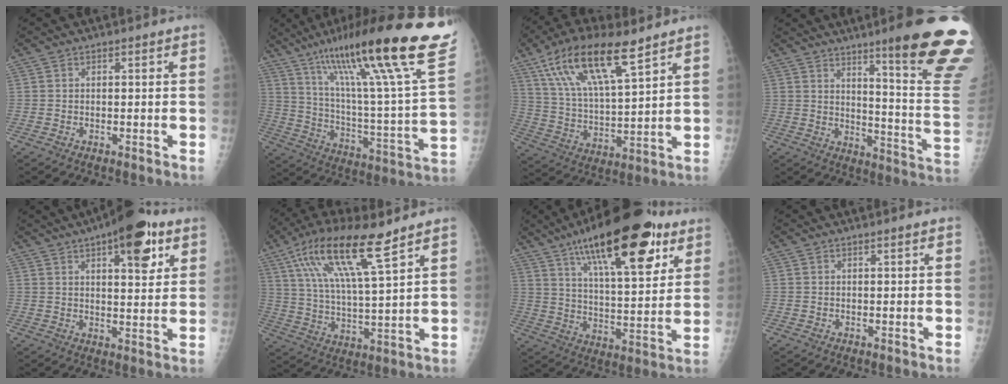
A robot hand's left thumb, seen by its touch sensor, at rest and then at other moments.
{"total": 33.1, "force": [21.2, 3.8, 25.2], "torque": [-0.365, -0.060, 0.331]}
{"total": 17.7, "force": [10.4, 5.4, 13.3], "torque": [-0.237, -0.029, 0.201]}
{"total": 21.1, "force": [13.7, 1.3, 16.0], "torque": [-0.177, -0.092, 0.182]}
{"total": 14.4, "force": [7.4, 5.4, 11.0], "torque": [-0.121, -0.020, 0.099]}
{"total": 16.7, "force": [9.6, 3.2, 13.2], "torque": [-0.254, -0.023, 0.184]}
{"total": 26.2, "force": [14.7, 8.8, 19.8], "torque": [-0.286, -0.032, 0.234]}
{"total": 0.8, "force": [0.5, 0.1, 0.6], "torque": [-0.008, 0.001, 0.007]}